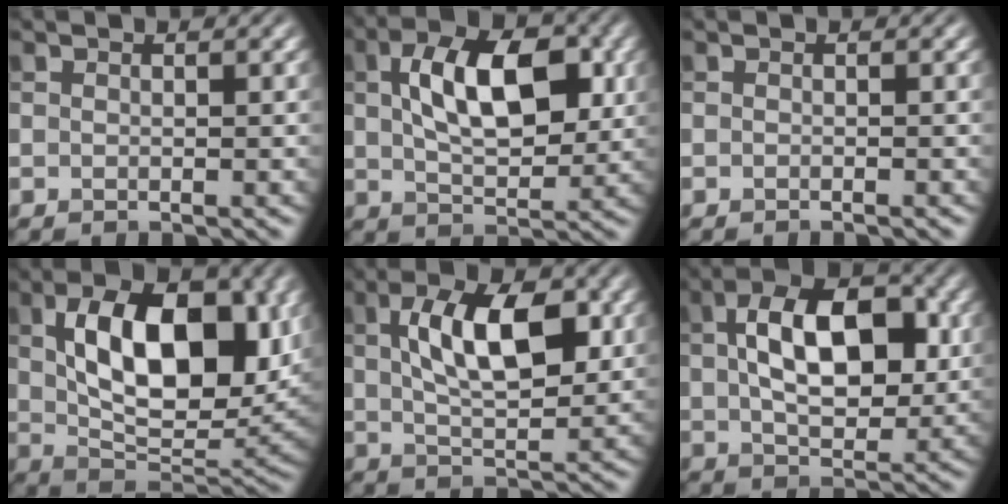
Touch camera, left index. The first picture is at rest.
{"total": 8.8, "force": [1.9, 4.4, 7.3], "torque": [-0.118, 0.012, 0.029]}
{"total": 0.6, "force": [-0.5, 0.0, 0.3], "torque": [-0.002, 0.001, -0.009]}
{"total": 11.4, "force": [2.5, 6.1, 9.4], "torque": [-0.147, -0.001, 0.045]}
{"total": 8.3, "force": [2.0, 3.6, 7.2], "torque": [-0.120, 0.010, 0.032]}
{"total": 9.4, "force": [1.5, 5.1, 7.7], "torque": [-0.126, 0.013, 0.021]}